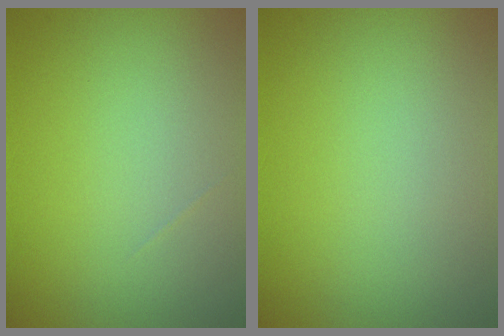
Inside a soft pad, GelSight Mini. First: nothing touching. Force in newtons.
{"total": 0.0}